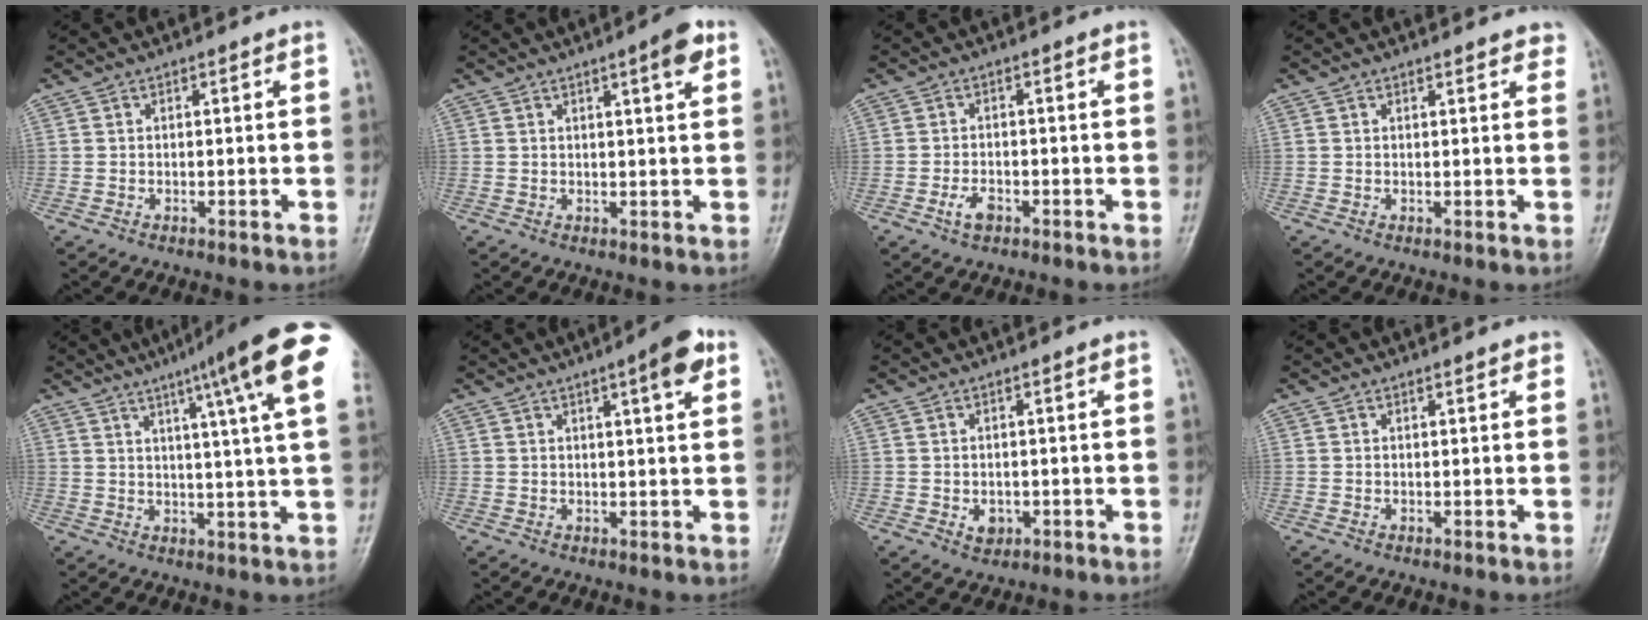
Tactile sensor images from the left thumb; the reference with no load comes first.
{"total": 4.4, "force": [2.3, 0.7, 3.7], "torque": [-0.049, -0.008, 0.030]}
{"total": 2.9, "force": [-1.5, 1.6, 1.9], "torque": [-0.039, 0.009, -0.025]}
{"total": 3.0, "force": [2.6, 1.0, 1.3], "torque": [0.006, -0.004, 0.021]}
{"total": 18.3, "force": [9.2, 1.1, 15.8], "torque": [-0.213, -0.014, 0.105]}
{"total": 6.2, "force": [3.0, 1.2, 5.3], "torque": [-0.067, -0.007, 0.038]}
{"total": 2.4, "force": [-0.5, 1.9, 1.4], "torque": [-0.013, 0.000, -0.002]}
{"total": 1.1, "force": [0.8, 0.3, 0.7], "torque": [-0.007, -0.002, 0.009]}